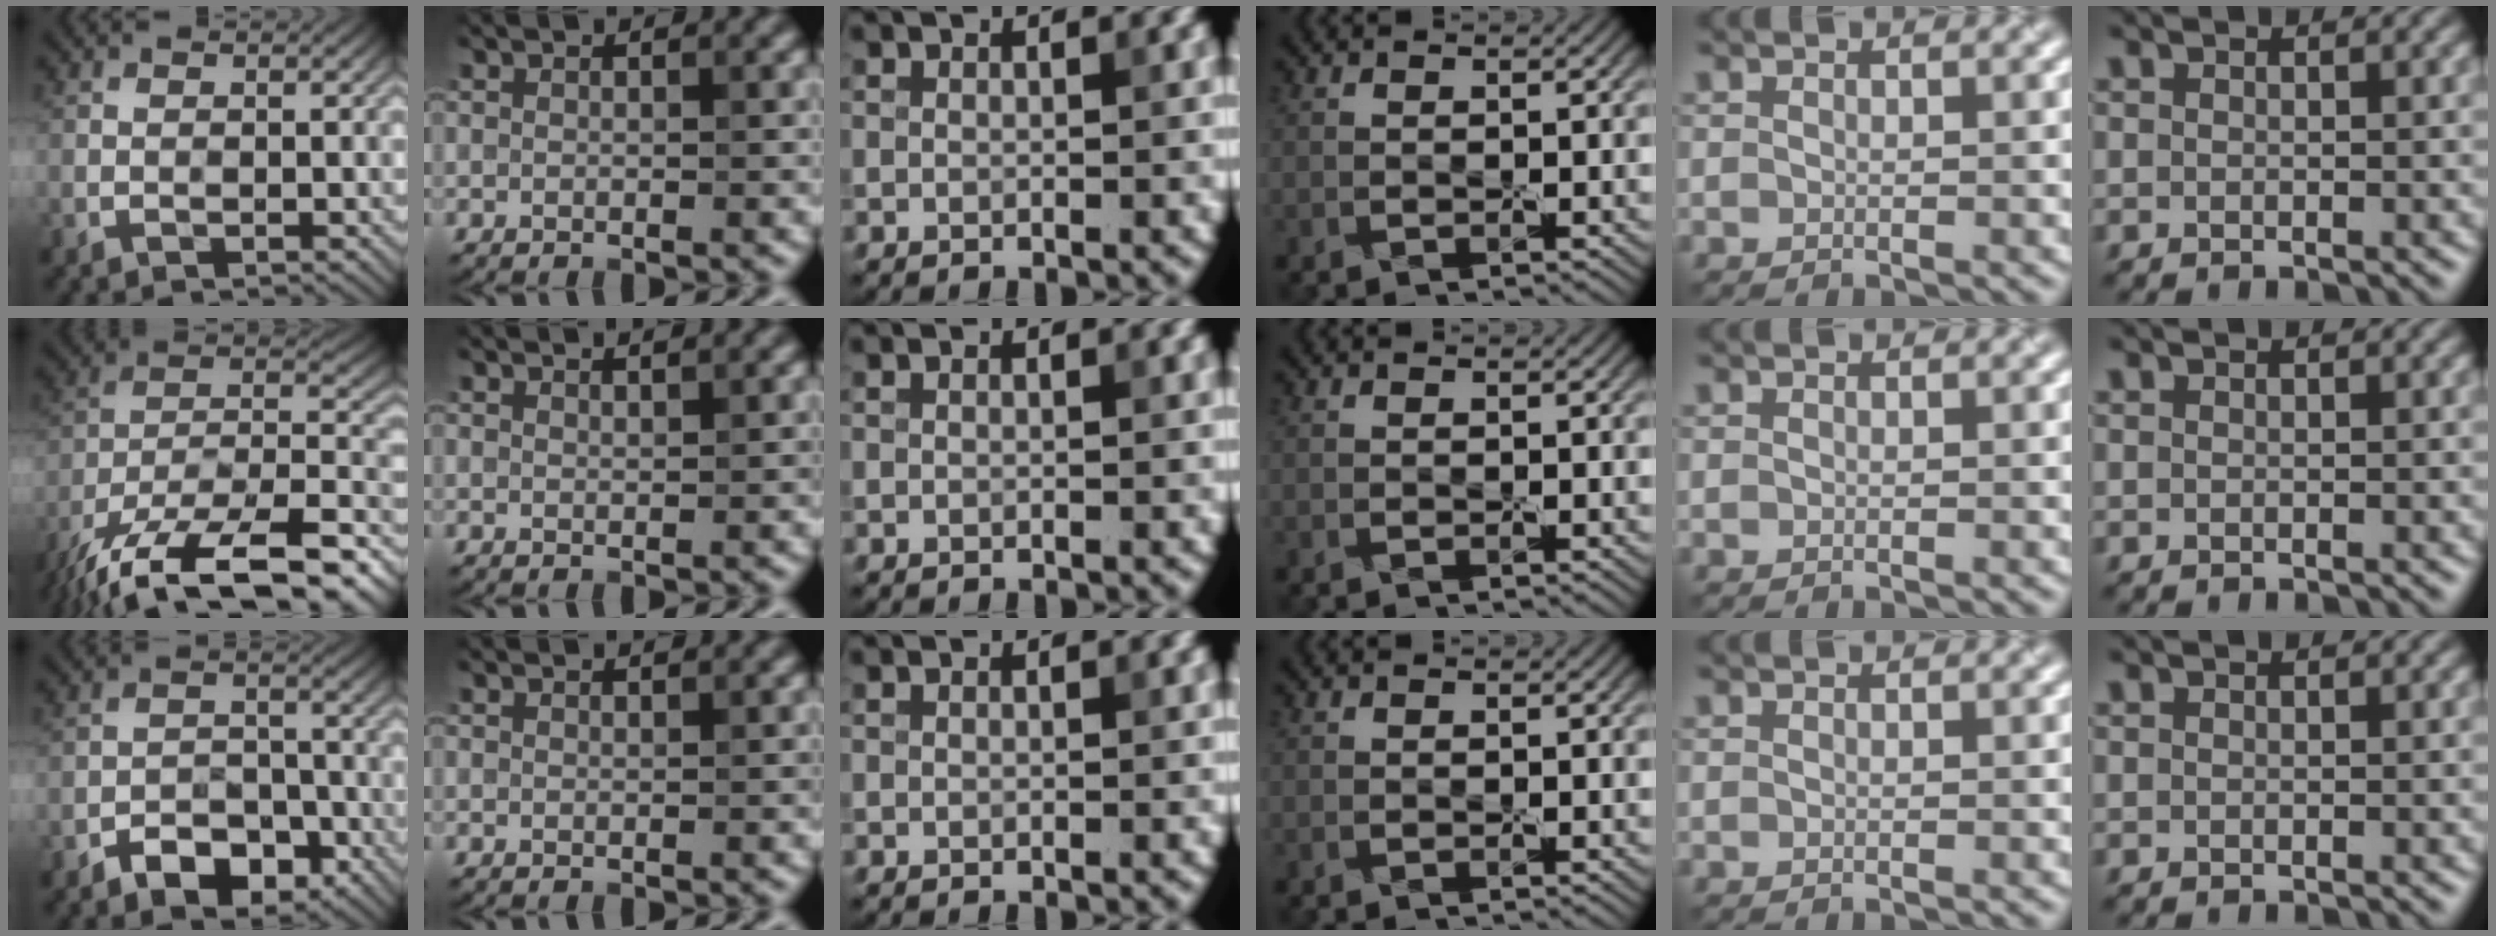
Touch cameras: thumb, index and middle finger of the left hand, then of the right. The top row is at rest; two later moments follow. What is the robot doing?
{"motion": "peel", "object": "cling film"}